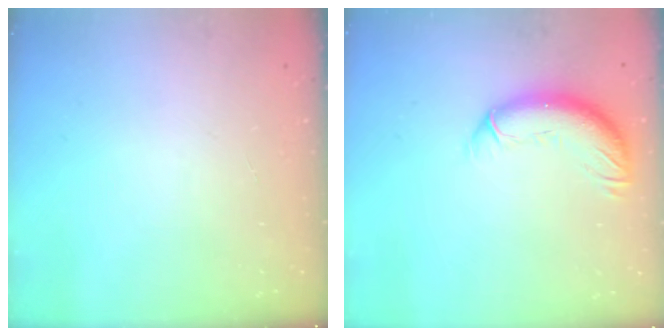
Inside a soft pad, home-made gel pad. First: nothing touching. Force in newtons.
{"total": 11.7, "press": 11.5, "slide": 2.1}